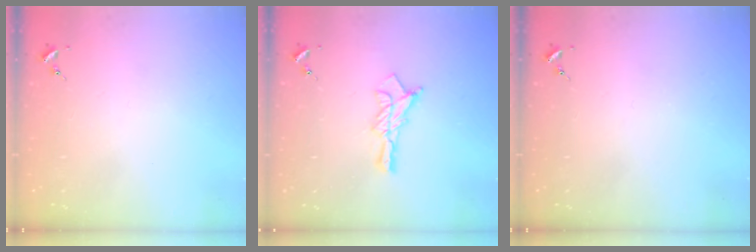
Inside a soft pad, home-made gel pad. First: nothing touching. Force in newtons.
{"total": 10.6, "press": 10.6, "slide": 0.8}
{"total": 0.0}